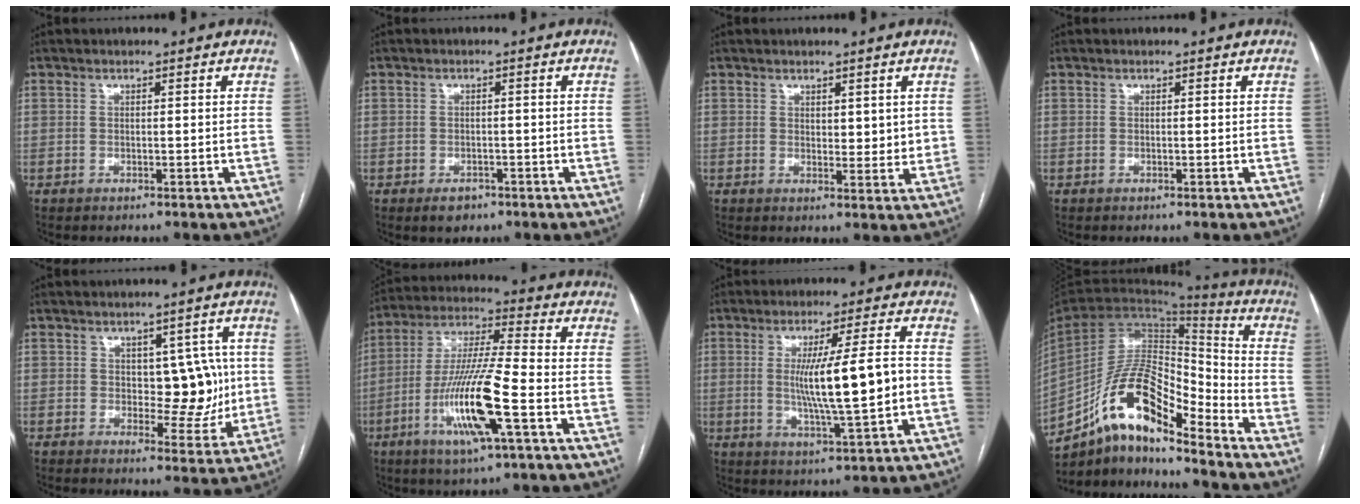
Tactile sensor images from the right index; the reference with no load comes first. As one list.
[{"total": 2.7, "force": [-1.7, 1.8, 1.1], "torque": [-0.013, 0.002, -0.019]}, {"total": 3.3, "force": [1.4, 1.7, 2.4], "torque": [-0.028, -0.010, 0.023]}, {"total": 0.0}, {"total": 7.8, "force": [0.5, 4.6, 6.4], "torque": [-0.067, 0.014, 0.020]}, {"total": 15.2, "force": [-5.4, 0.9, 14.2], "torque": [-0.284, -0.011, -0.100]}, {"total": 11.5, "force": [-0.5, 0.0, 11.5], "torque": [-0.194, -0.007, -0.006]}, {"total": 15.2, "force": [-10.7, 4.2, 10.1], "torque": [-0.186, 0.039, -0.189]}]